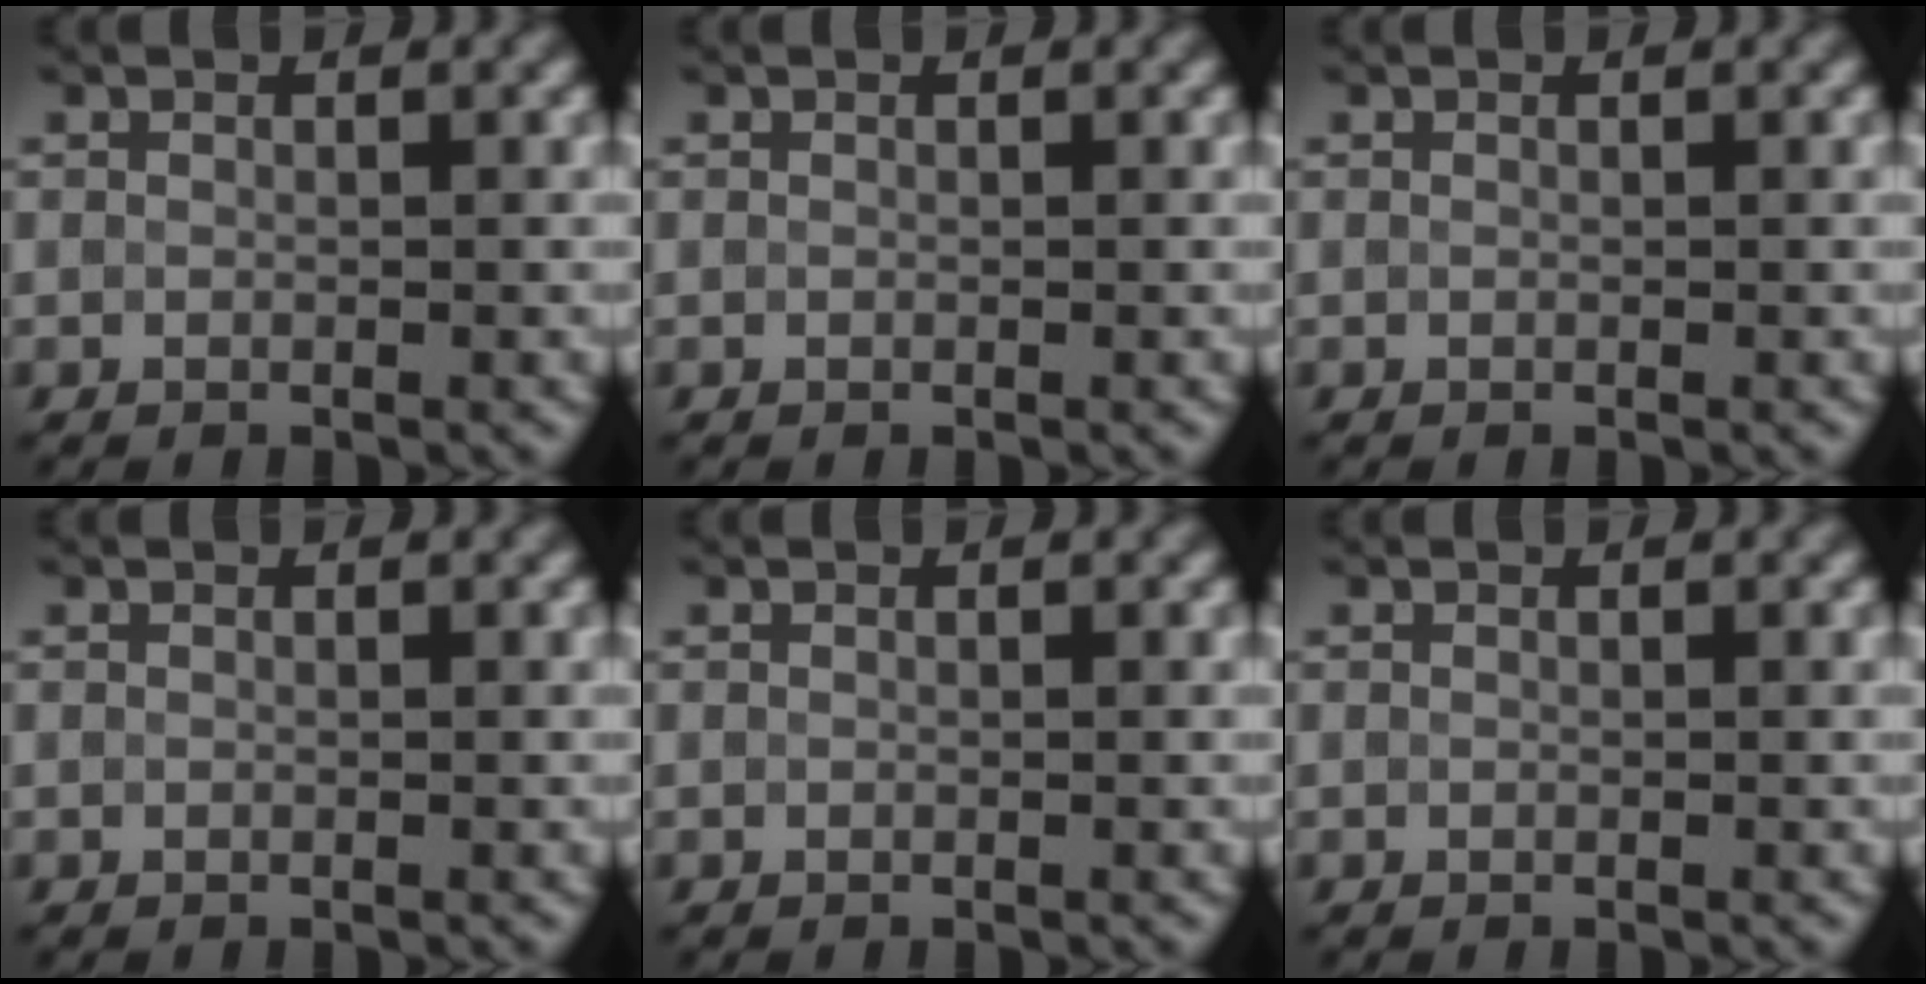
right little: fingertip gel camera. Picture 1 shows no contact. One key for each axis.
{"total": 0.0}
{"total": 0.0}
{"total": 0.0}
{"total": 0.0}
{"total": 0.0}